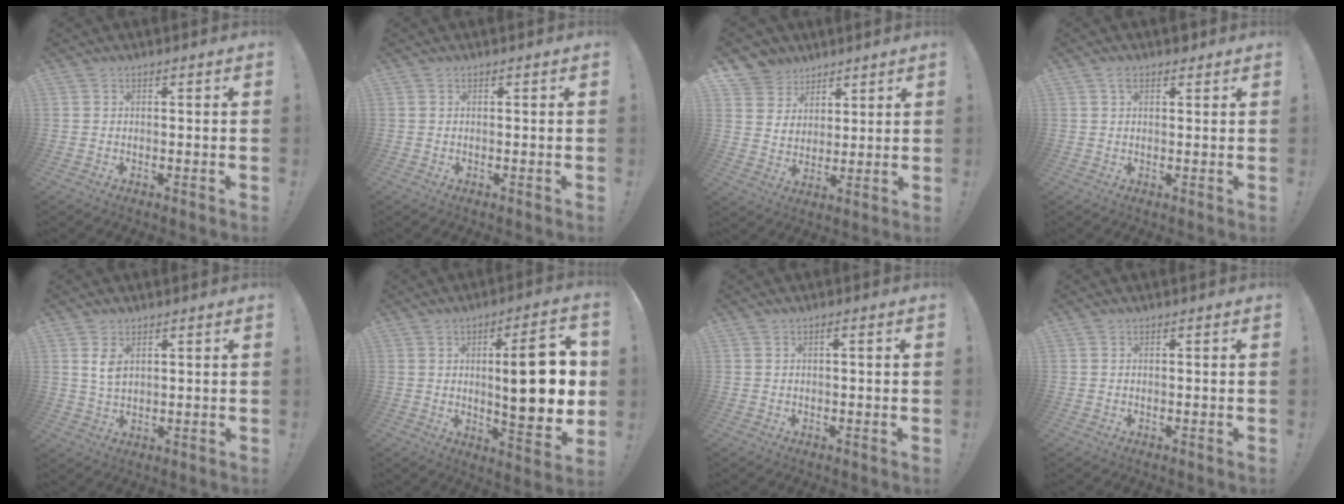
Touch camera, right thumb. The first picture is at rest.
{"total": 0.0}
{"total": 8.2, "force": [4.7, 6.6, 0.8], "torque": [-0.021, -0.037, 0.099]}
{"total": 2.3, "force": [1.5, 1.1, 1.4], "torque": [-0.023, -0.001, 0.025]}
{"total": 5.1, "force": [2.1, 3.2, 3.4], "torque": [-0.061, -0.009, 0.037]}
{"total": 16.0, "force": [1.9, 4.0, 15.4], "torque": [-0.213, -0.010, 0.022]}
{"total": 1.2, "force": [-0.3, -0.3, 1.1], "torque": [-0.030, 0.005, -0.006]}
{"total": 0.0}